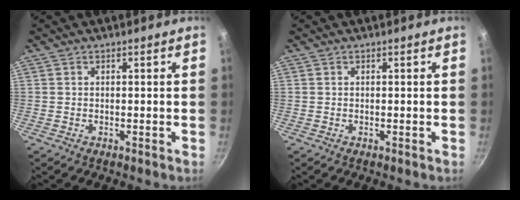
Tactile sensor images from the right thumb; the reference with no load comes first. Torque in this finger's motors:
{"motor_torque": [-0.06, -0.06, 0.01, -0.01, 0.00]}